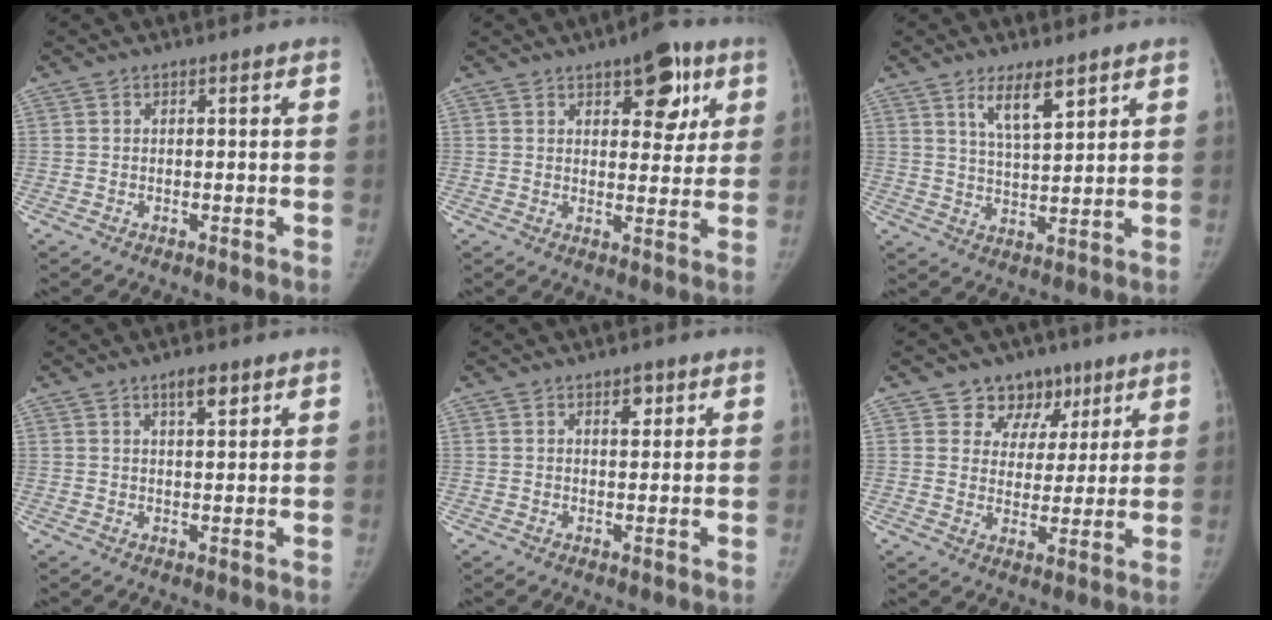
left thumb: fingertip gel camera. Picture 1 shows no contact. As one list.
[{"total": 9.7, "force": [4.9, 4.7, 7.0], "torque": [-0.055, -0.017, 0.062]}, {"total": 6.8, "force": [4.2, 2.0, 5.0], "torque": [-0.077, -0.031, 0.079]}, {"total": 3.4, "force": [2.1, 1.1, 2.4], "torque": [-0.028, -0.012, 0.034]}, {"total": 2.3, "force": [1.2, 1.3, 1.5], "torque": [-0.010, -0.004, 0.016]}, {"total": 8.9, "force": [5.4, 6.9, 1.6], "torque": [0.026, -0.020, 0.084]}]